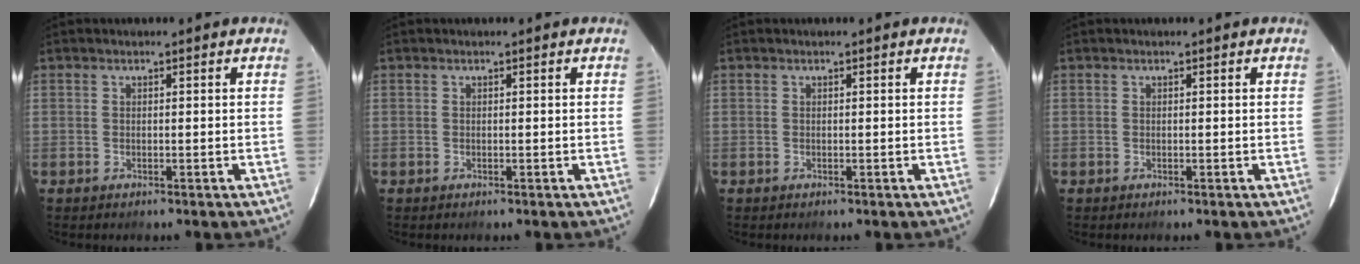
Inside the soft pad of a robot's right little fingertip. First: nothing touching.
{"total": 0.0}
{"total": 0.0}
{"total": 0.0}